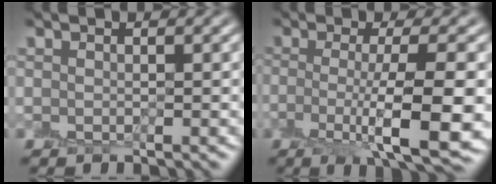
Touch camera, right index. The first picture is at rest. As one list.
[{"total": 7.8, "force": [-1.8, 1.8, 7.3], "torque": [-0.113, -0.013, -0.029]}]